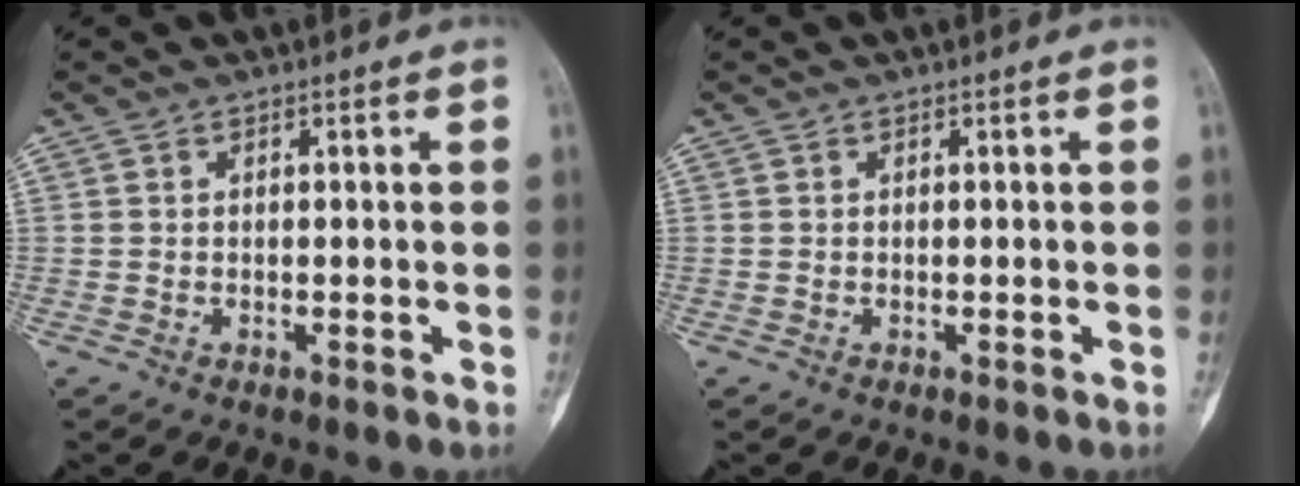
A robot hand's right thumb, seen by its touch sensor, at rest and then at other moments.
{"total": 0.0}